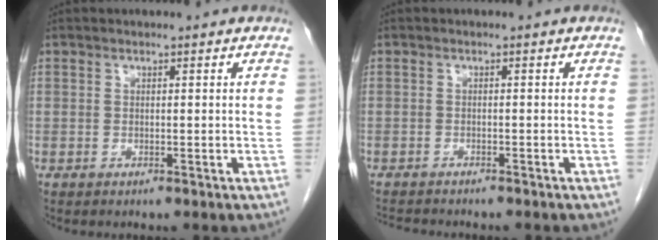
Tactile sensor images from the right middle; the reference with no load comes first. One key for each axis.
{"total": 5.1, "fx": -4.6, "fy": 1.0, "fz": 1.9, "tx": -0.028, "ty": -0.007, "tz": -0.068}